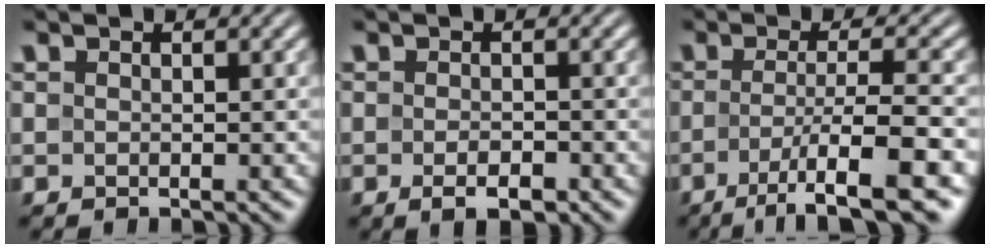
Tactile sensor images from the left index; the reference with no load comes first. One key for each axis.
{"total": 2.0, "fx": -1.0, "fy": 0.8, "fz": 1.6, "tx": -0.029, "ty": -0.003, "tz": -0.015}
{"total": 7.4, "fx": -3.1, "fy": 1.4, "fz": 6.6, "tx": -0.098, "ty": -0.005, "tz": -0.055}